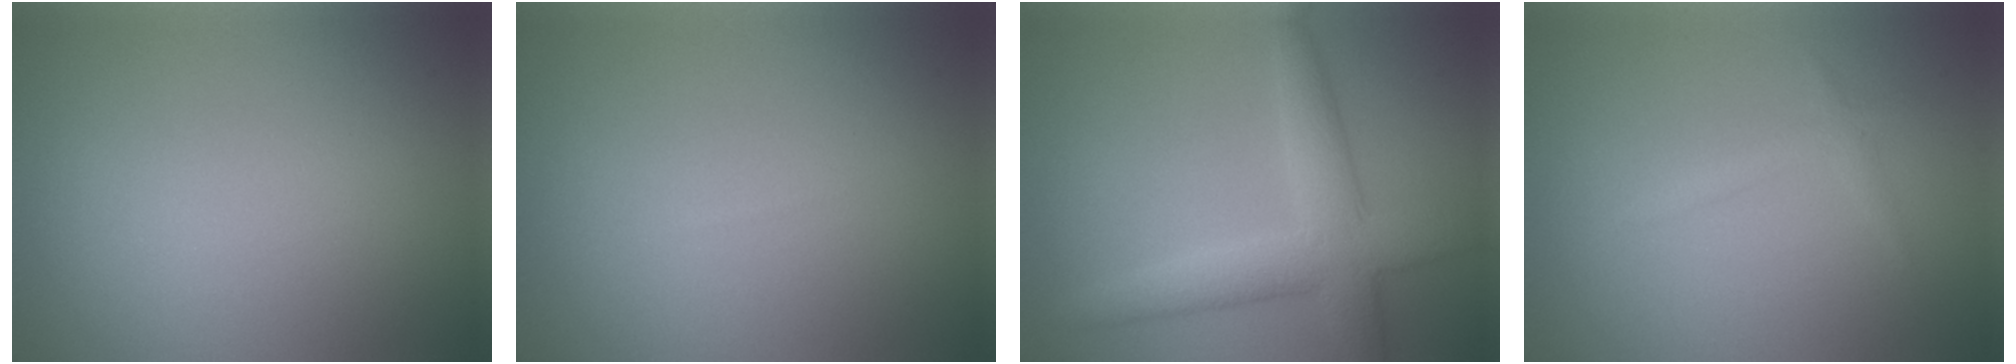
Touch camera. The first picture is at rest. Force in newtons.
{"total": 0.0}
{"total": 5.3, "press": 5.3, "slide": 0.2}
{"total": 1.1, "press": 1.1, "slide": 0.2}